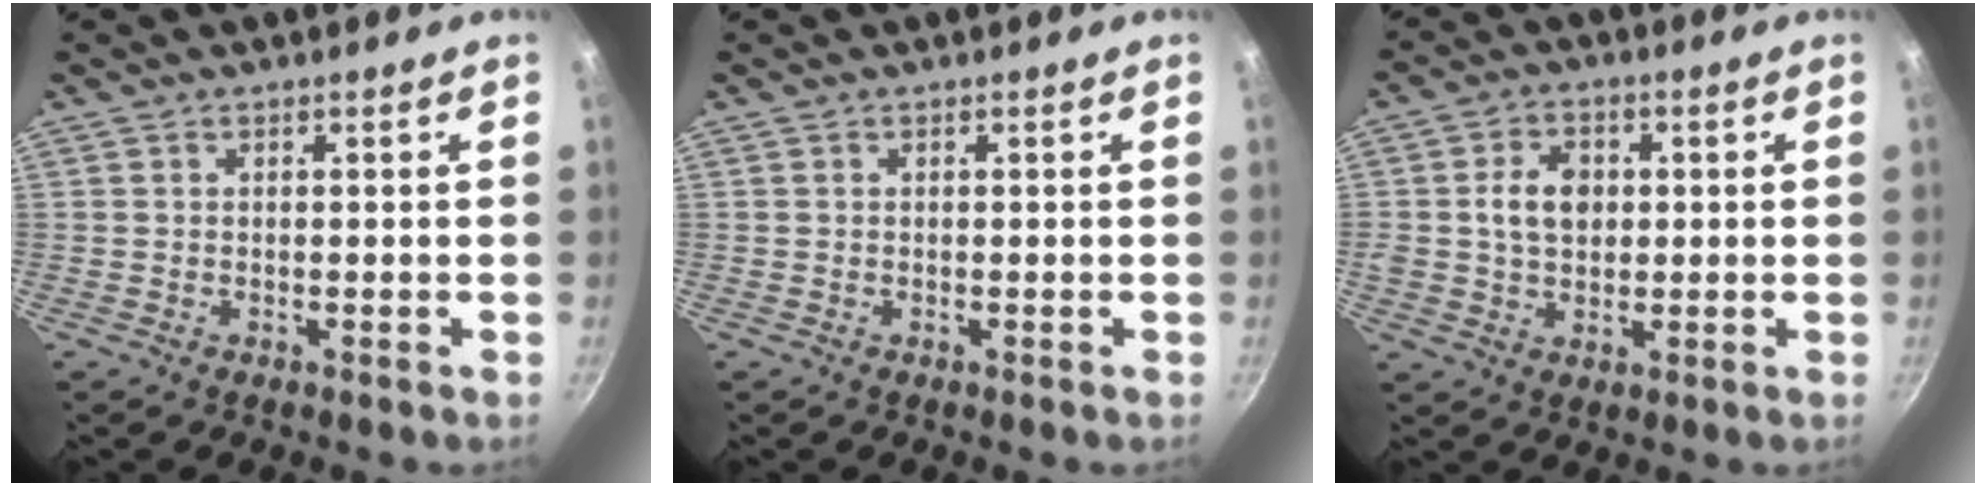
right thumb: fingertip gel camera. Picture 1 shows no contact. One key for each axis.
{"total": 0.0}
{"total": 7.3, "fx": 0.9, "fy": 5.5, "fz": 4.7, "tx": -0.062, "ty": 0.006, "tz": 0.011}